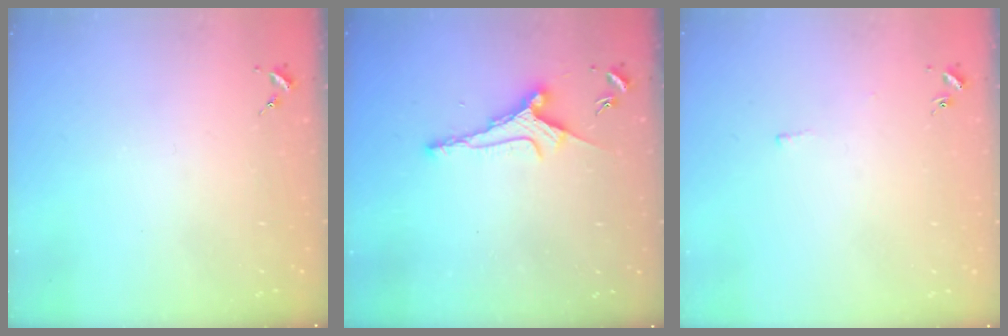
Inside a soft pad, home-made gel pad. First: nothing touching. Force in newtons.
{"total": 7.5, "press": 7.4, "slide": 1.0}
{"total": 2.2, "press": 2.2, "slide": 0.5}